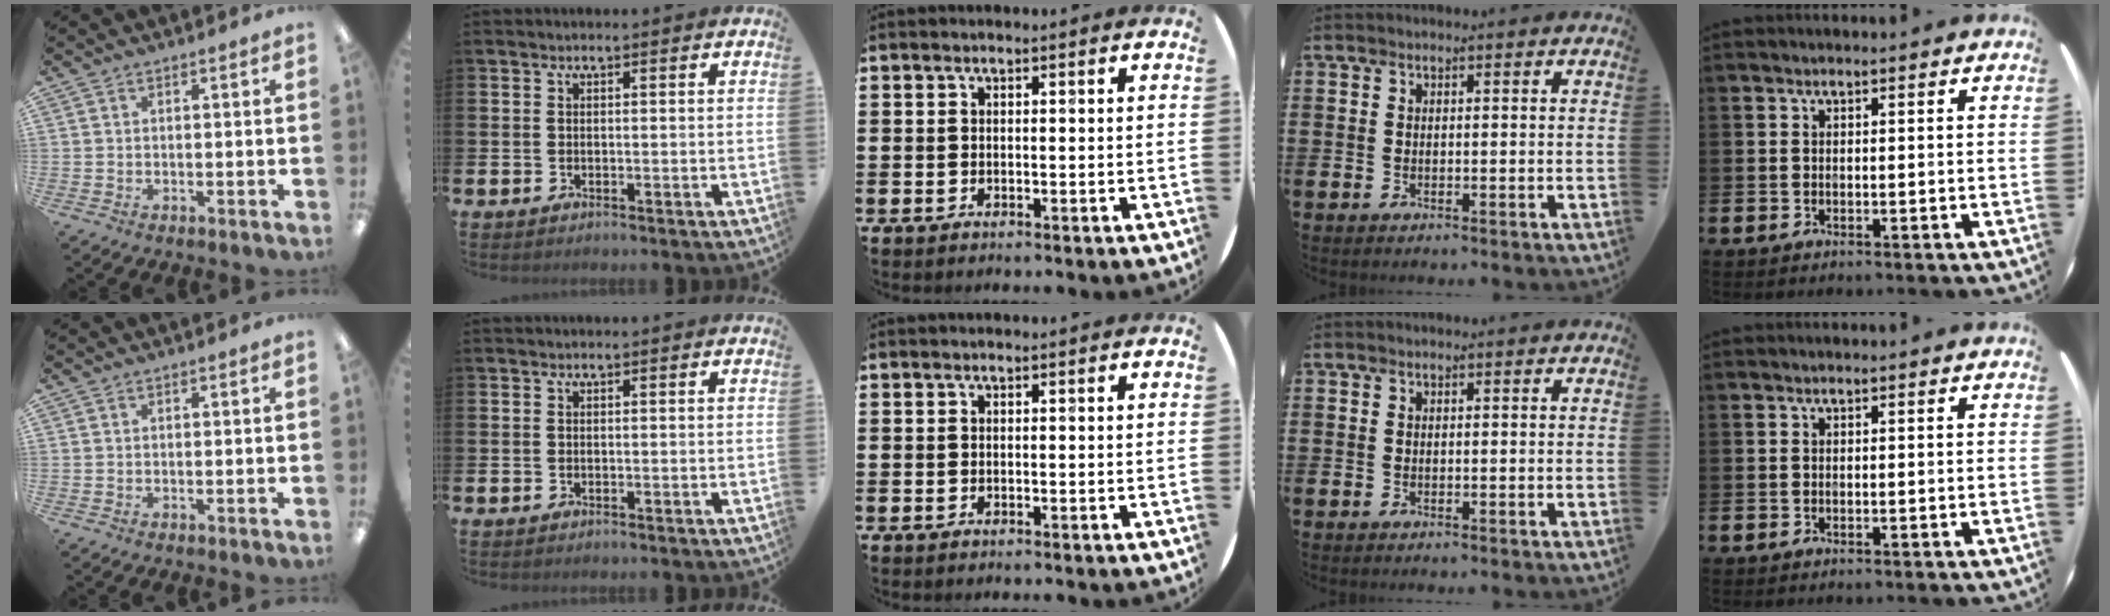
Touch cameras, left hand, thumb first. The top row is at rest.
{}